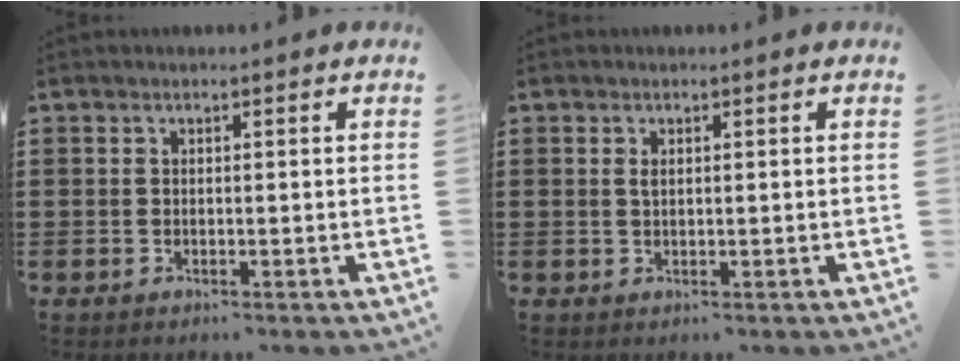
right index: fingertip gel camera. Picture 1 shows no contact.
{"total": 1.0, "force": [0.3, 0.4, 0.9], "torque": [-0.019, 0.001, 0.006]}